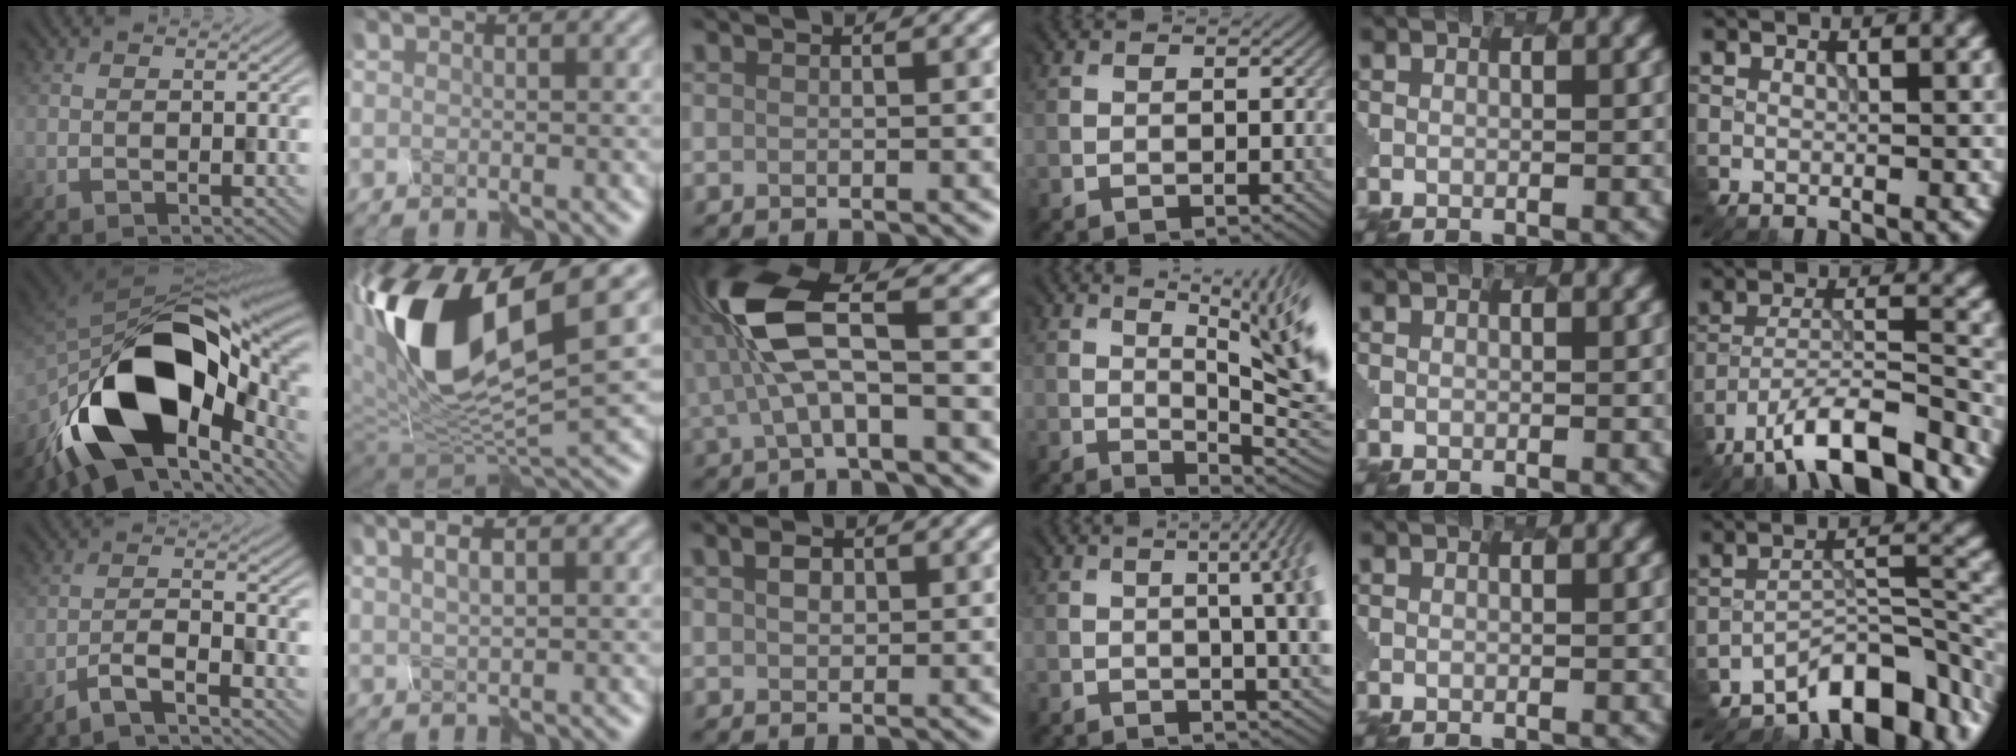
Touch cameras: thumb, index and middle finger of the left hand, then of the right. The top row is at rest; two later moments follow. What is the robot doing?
{"motion": "disassemble", "object": "spray bottle"}